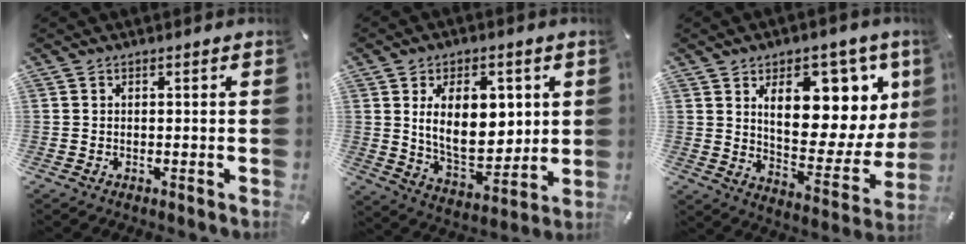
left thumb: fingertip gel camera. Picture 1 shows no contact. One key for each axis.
{"total": 15.2, "fx": 3.4, "fy": 9.2, "fz": 11.6, "tx": -0.188, "ty": -0.008, "tz": 0.057}
{"total": 17.3, "fx": 8.6, "fy": 9.8, "fz": 11.4, "tx": -0.149, "ty": -0.070, "tz": 0.148}